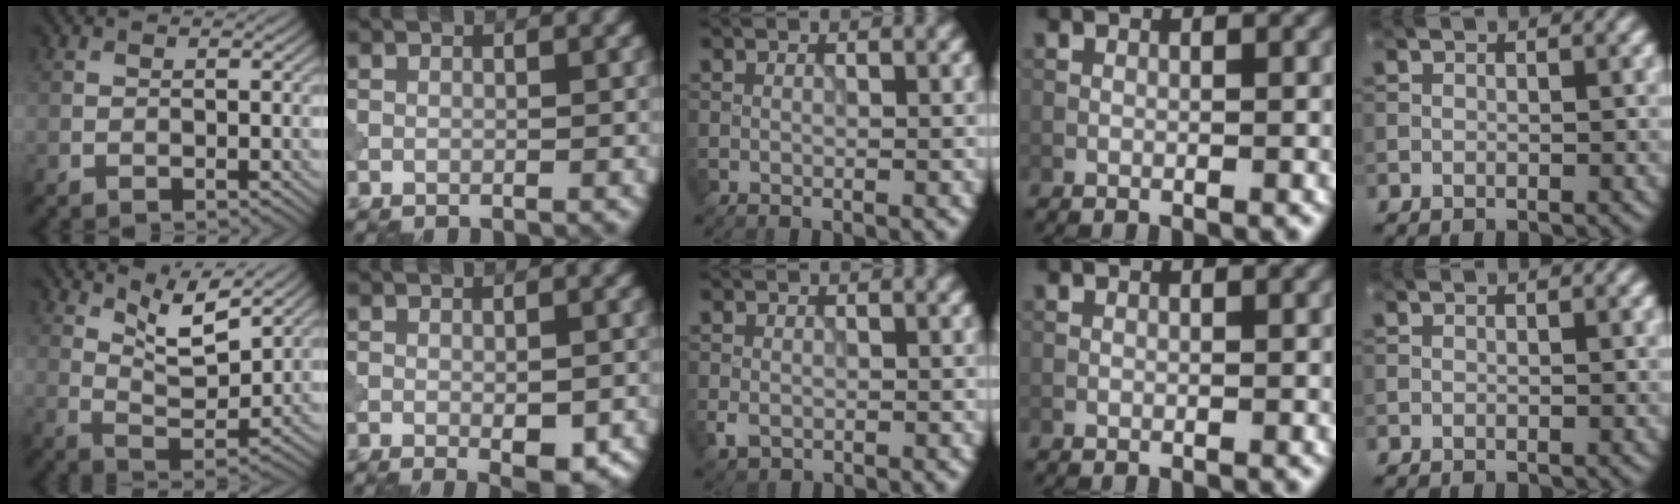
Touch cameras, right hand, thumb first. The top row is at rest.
{"thumb": {"total": 7.4, "force": [5.2, 2.0, 4.8], "torque": [-0.098, -0.010, 0.098]}, "index": {"total": 3.2, "force": [-1.1, 1.2, 2.8], "torque": [-0.039, -0.006, -0.010]}, "middle": {"total": 1.5, "force": [-0.5, 1.1, 0.8], "torque": [-0.018, -0.005, -0.013]}}